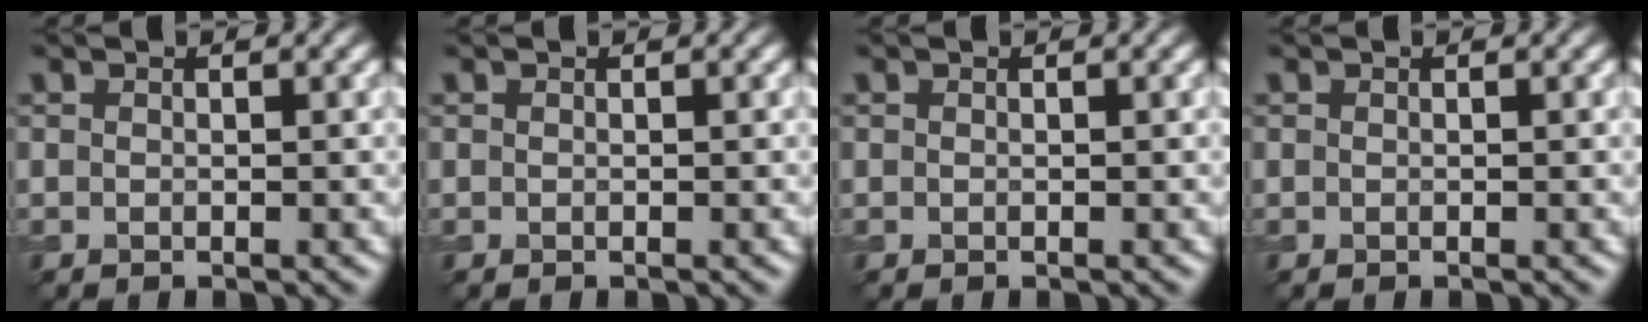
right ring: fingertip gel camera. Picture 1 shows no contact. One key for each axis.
{"total": 0.0}
{"total": 0.0}
{"total": 0.0}